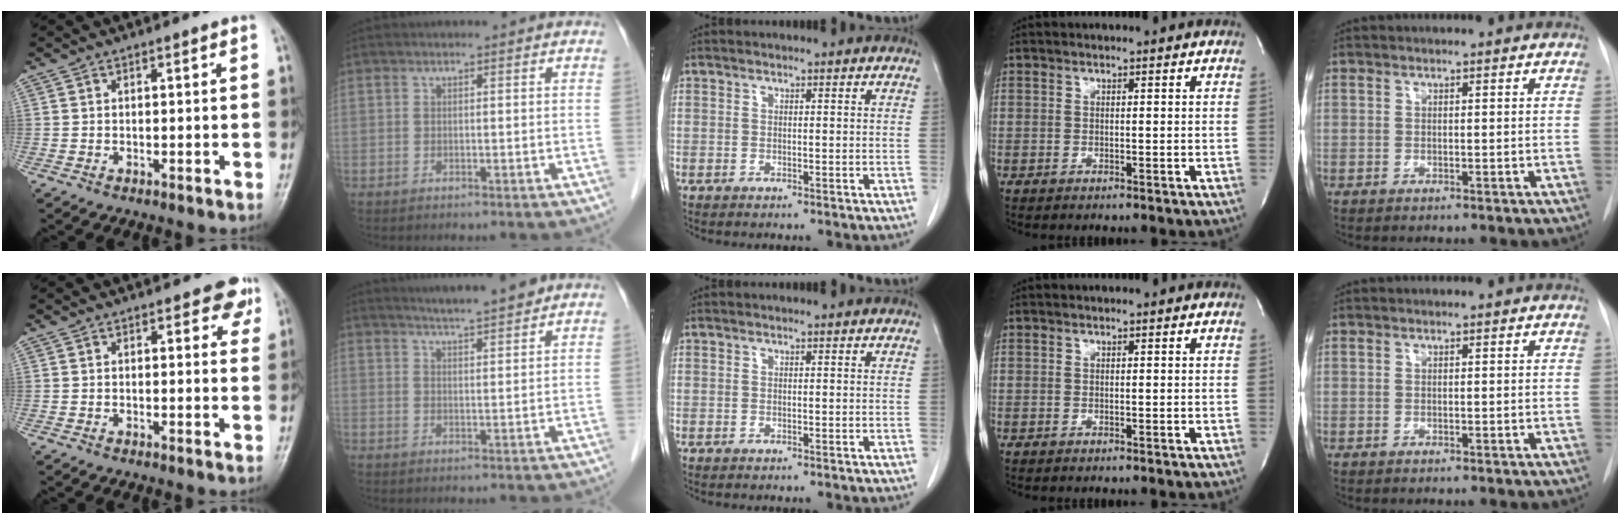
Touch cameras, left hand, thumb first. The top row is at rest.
{"thumb": {"total": 3.8, "force": [2.3, 2.1, 2.1], "torque": [0.009, -0.007, 0.022]}, "index": {"total": 6.6, "force": [5.9, 0.0, 3.0], "torque": [-0.053, 0.006, 0.087]}}